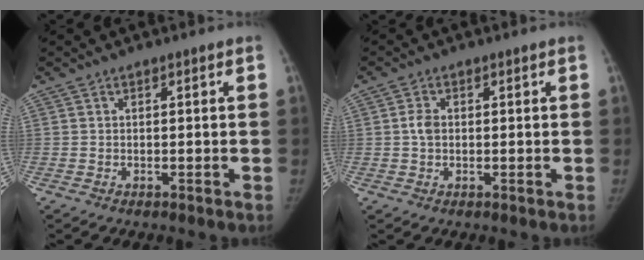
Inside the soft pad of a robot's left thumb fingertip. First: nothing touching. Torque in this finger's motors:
{"motor_torque": [0.21, 0.13, -0.46, -0.48, -0.16]}